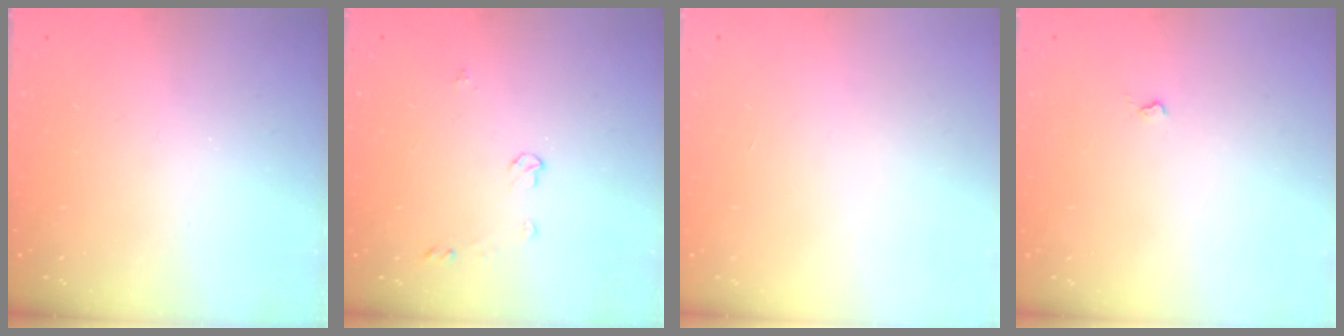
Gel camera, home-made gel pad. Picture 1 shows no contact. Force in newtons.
{"total": 3.8, "press": 3.8, "slide": 0.6}
{"total": 0.0}
{"total": 1.9, "press": 1.9, "slide": 0.4}